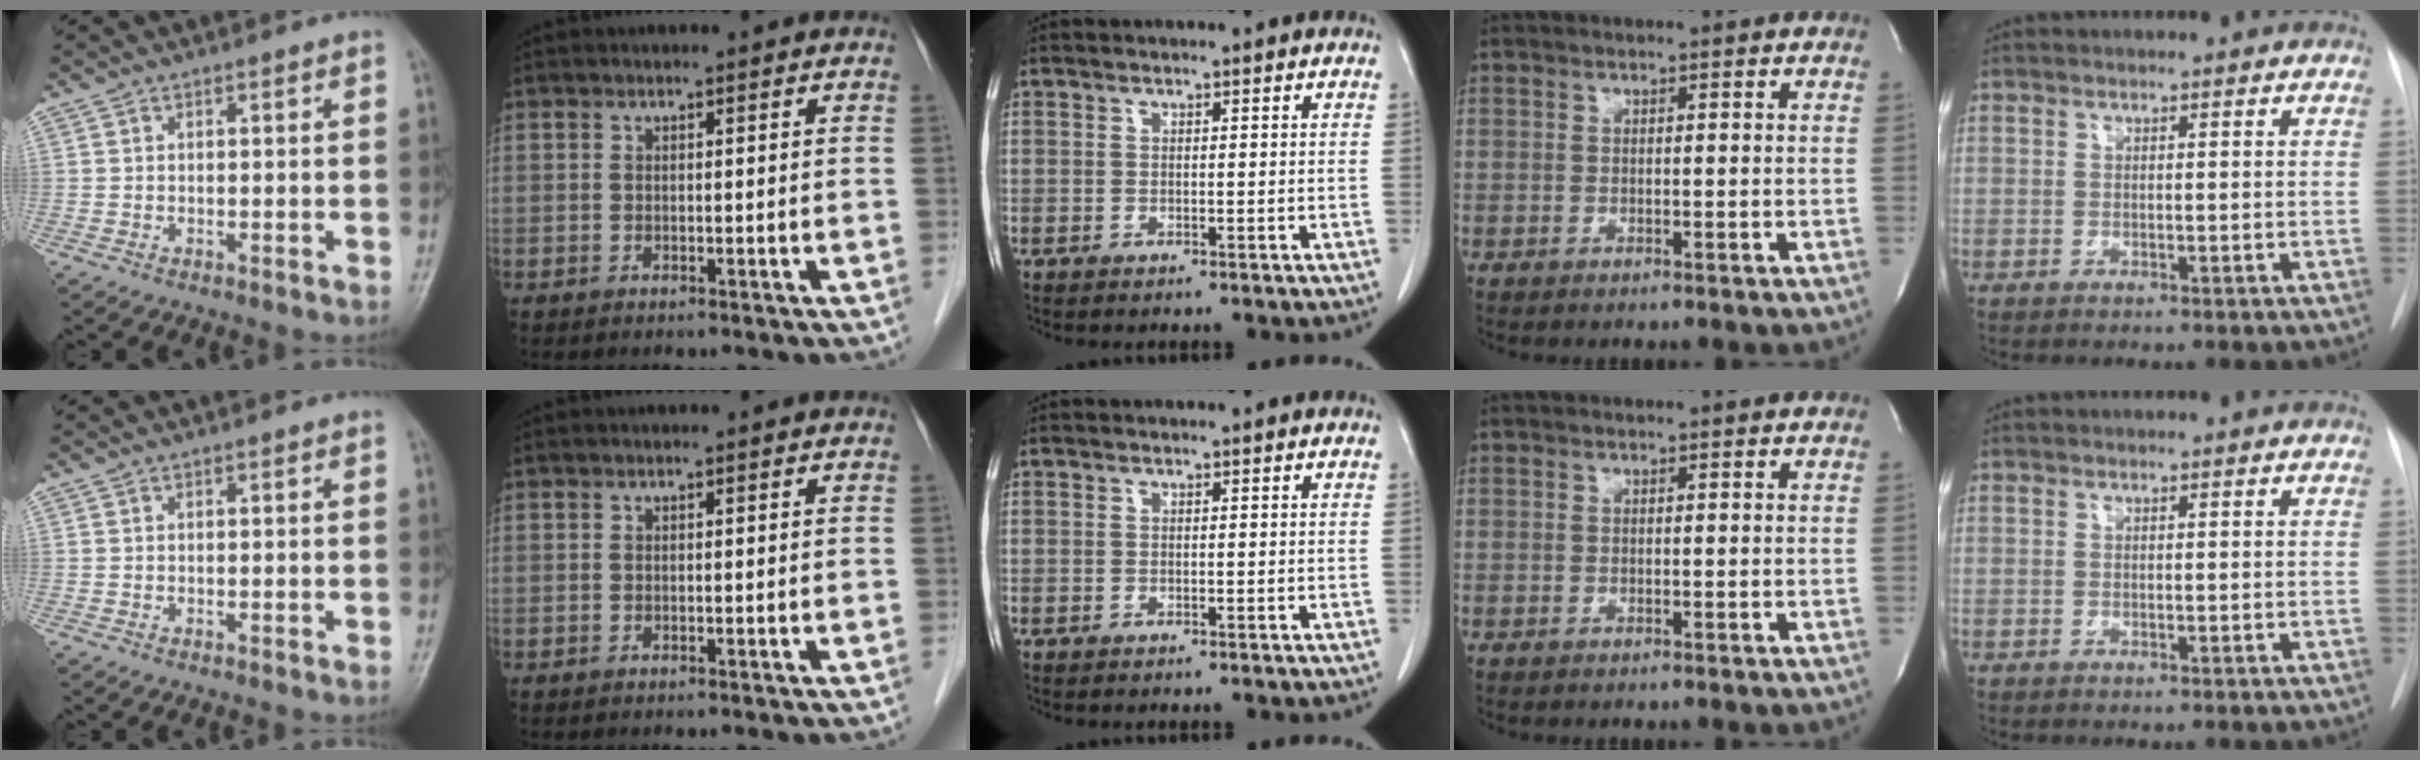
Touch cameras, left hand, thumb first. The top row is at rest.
{}